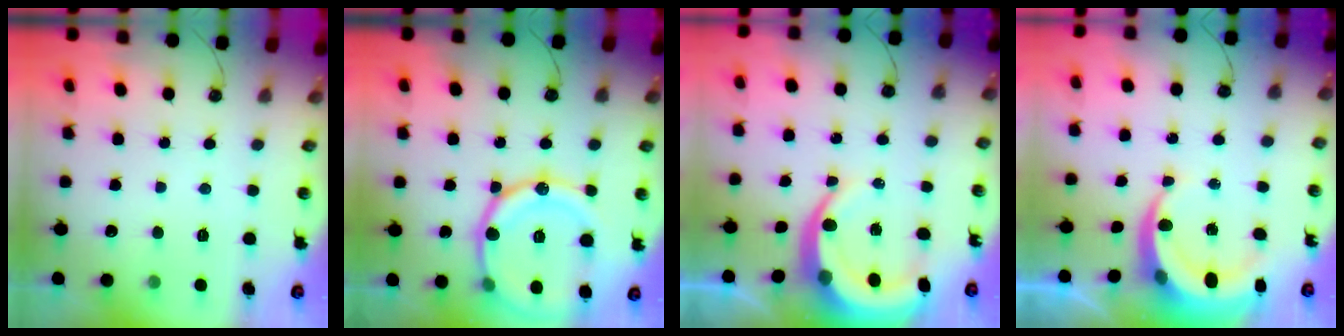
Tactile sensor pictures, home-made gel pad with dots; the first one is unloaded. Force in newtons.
{"total": 19.6, "press": 19.3, "slide": 3.3}
{"total": 9.6, "press": 9.5, "slide": 1.2}
{"total": 8.2, "press": 8.1, "slide": 1.0}